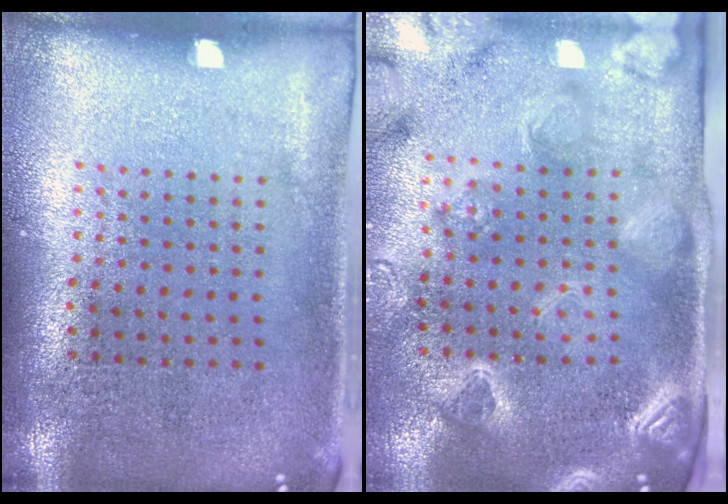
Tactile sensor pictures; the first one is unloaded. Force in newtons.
{"total": 3.6, "press": 3.1, "slide": 1.8}